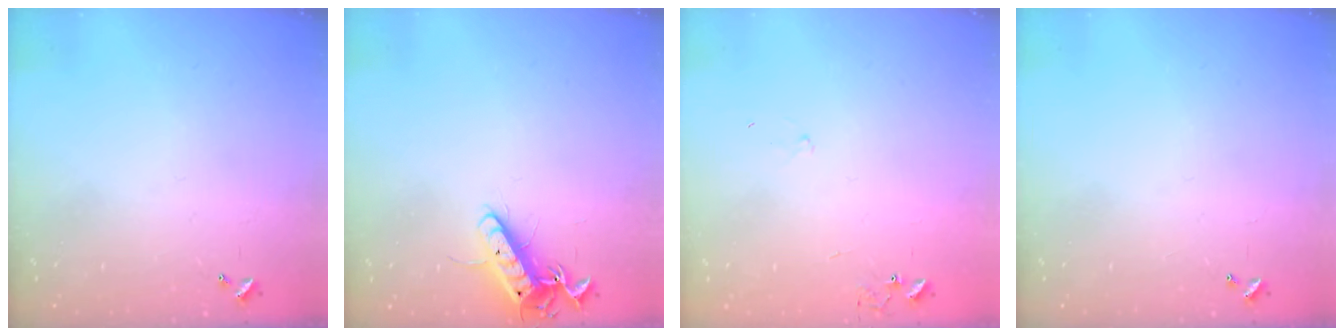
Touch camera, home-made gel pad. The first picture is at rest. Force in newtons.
{"total": 12.4, "press": 12.4, "slide": 1.1}
{"total": 7.4, "press": 7.4, "slide": 0.5}
{"total": 0.0}